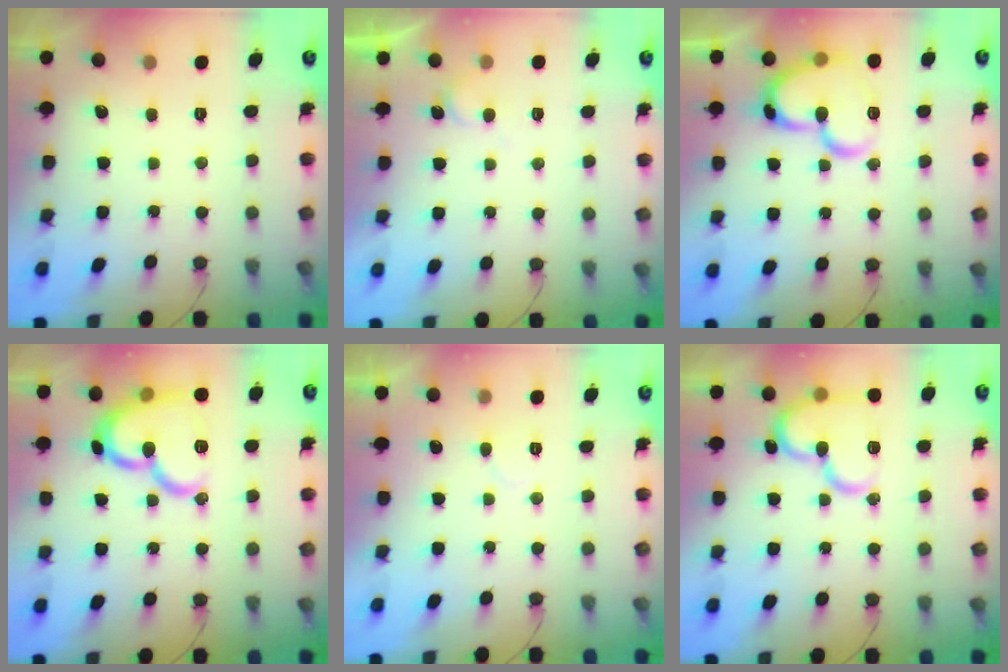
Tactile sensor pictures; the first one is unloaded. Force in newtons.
{"total": 4.3, "press": 4.2, "slide": 0.5}
{"total": 19.3, "press": 19.2, "slide": 1.7}
{"total": 18.4, "press": 18.3, "slide": 2.4}
{"total": 5.1, "press": 5.1, "slide": 0.5}
{"total": 17.4, "press": 17.3, "slide": 1.8}